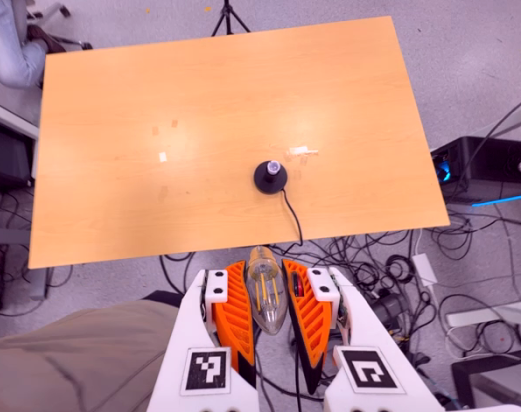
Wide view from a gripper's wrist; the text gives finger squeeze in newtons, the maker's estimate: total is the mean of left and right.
{"total": 21.5, "left": 23.7, "right": 19.3}